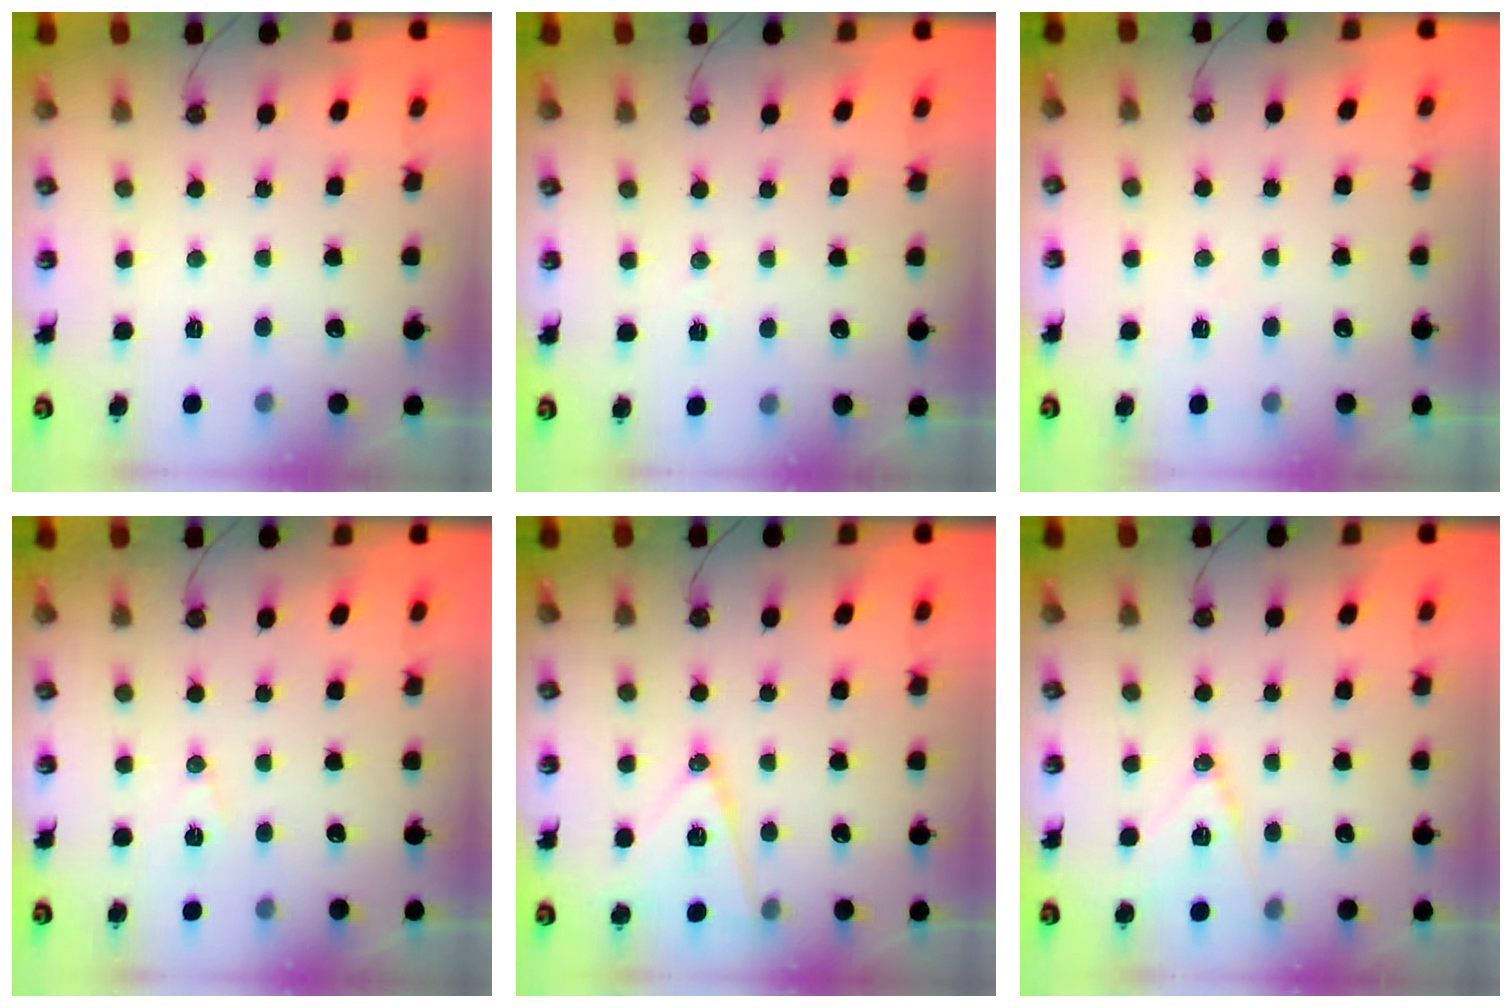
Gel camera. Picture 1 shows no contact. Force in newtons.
{"total": 5.4, "press": 3.0, "slide": 4.5}
{"total": 5.1, "press": 3.8, "slide": 3.3}
{"total": 7.7, "press": 6.4, "slide": 4.3}
{"total": 13.5, "press": 13.0, "slide": 3.8}
{"total": 12.5, "press": 12.0, "slide": 3.4}